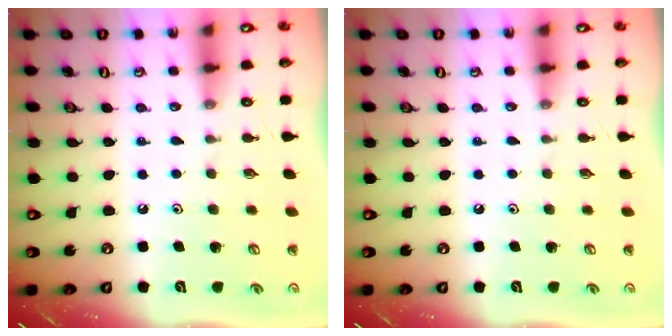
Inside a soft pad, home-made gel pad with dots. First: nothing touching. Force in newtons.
{"total": 0.0}